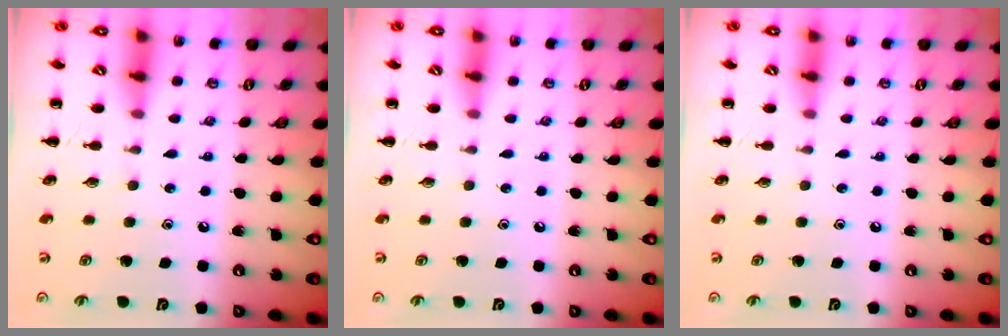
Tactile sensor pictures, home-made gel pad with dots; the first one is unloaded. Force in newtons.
{"total": 0.0}
{"total": 0.0}